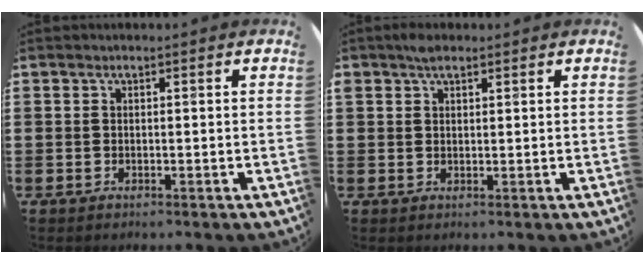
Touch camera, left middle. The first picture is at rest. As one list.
[{"total": 1.7, "force": [1.4, 0.8, 0.6], "torque": [-0.006, 0.000, 0.025]}]